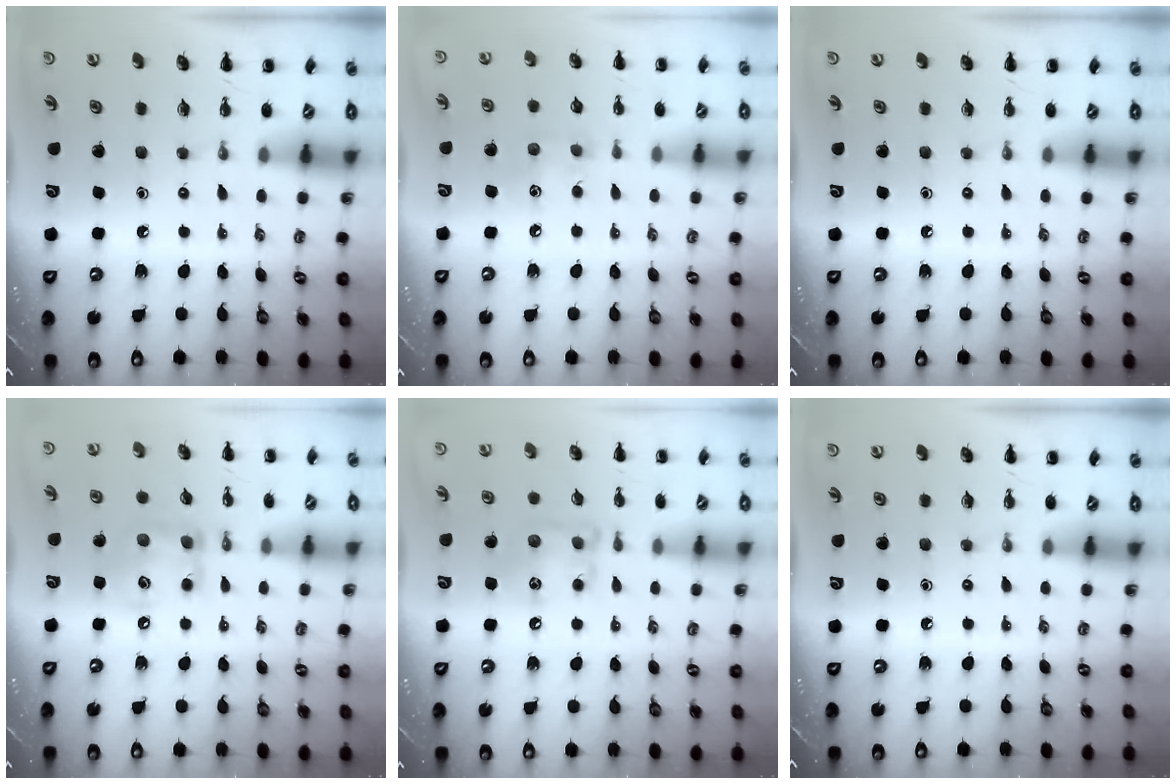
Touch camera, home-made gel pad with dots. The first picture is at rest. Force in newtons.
{"total": 5.7, "press": 5.6, "slide": 1.5}
{"total": 0.0}
{"total": 10.4, "press": 10.4, "slide": 0.6}
{"total": 10.2, "press": 10.2, "slide": 0.6}
{"total": 0.0}